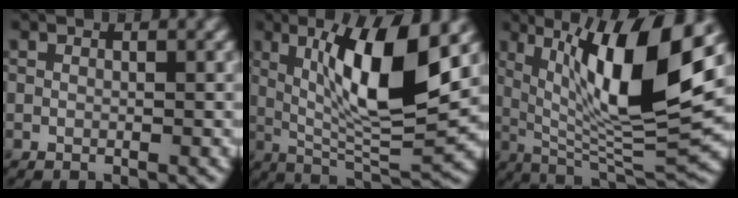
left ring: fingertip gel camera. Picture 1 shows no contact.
{"total": 10.2, "force": [2.8, 2.2, 9.6], "torque": [-0.152, -0.013, 0.056]}
{"total": 13.0, "force": [3.9, 3.0, 12.0], "torque": [-0.193, -0.005, 0.074]}